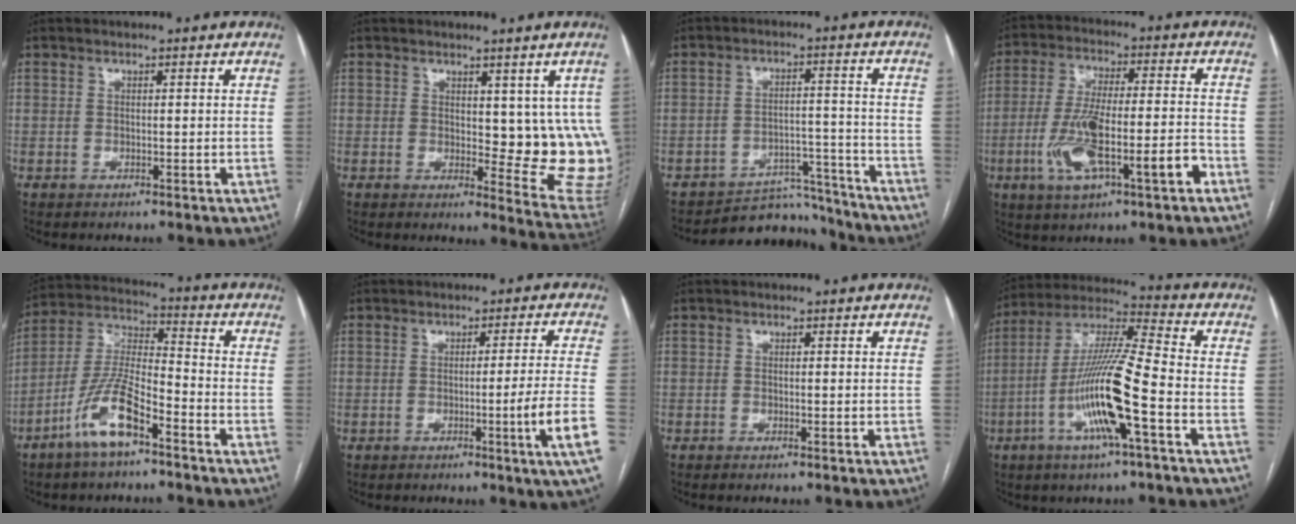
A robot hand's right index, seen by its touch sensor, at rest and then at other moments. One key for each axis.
{"total": 9.8, "fx": 2.2, "fy": 4.1, "fz": 8.7, "tx": -0.089, "ty": -0.017, "tz": 0.034}
{"total": 9.6, "fx": -9.2, "fy": 2.5, "fz": -1.0, "tx": 0.032, "ty": 0.038, "tz": -0.134}
{"total": 13.5, "fx": -5.0, "fy": 2.7, "fz": 12.2, "tx": -0.234, "ty": 0.007, "tz": -0.081}
{"total": 11.0, "fx": -6.6, "fy": 2.4, "fz": 8.4, "tx": -0.182, "ty": -0.002, "tz": -0.130}
{"total": 7.2, "fx": -2.5, "fy": -2.0, "fz": 6.5, "tx": -0.081, "ty": -0.017, "tz": -0.039}
{"total": 0.6, "fx": -0.4, "fy": -0.1, "fz": 0.4, "tx": -0.011, "ty": -0.002, "tz": -0.007}
{"total": 15.5, "fx": -5.2, "fy": 0.4, "fz": 14.6, "tx": -0.292, "ty": -0.001, "tz": -0.102}